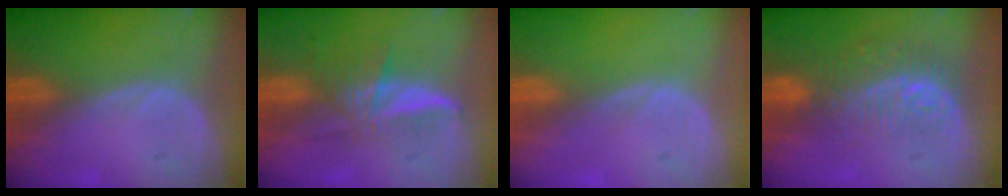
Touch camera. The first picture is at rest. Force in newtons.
{"total": 6.0, "press": 5.5, "slide": 2.4}
{"total": 0.0}
{"total": 9.9, "press": 8.2, "slide": 5.5}